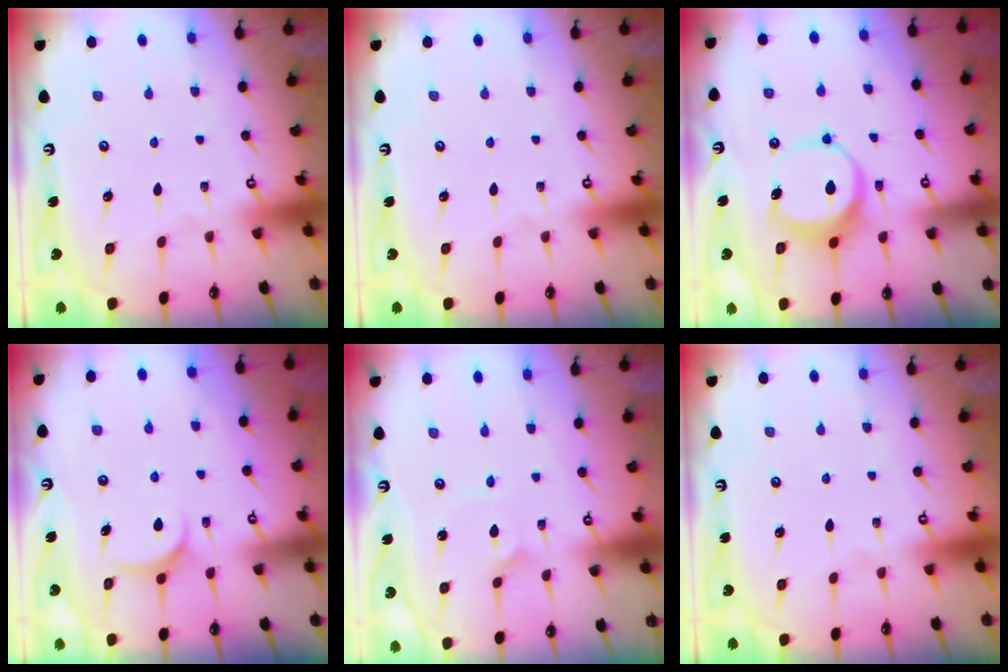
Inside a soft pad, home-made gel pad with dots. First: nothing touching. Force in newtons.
{"total": 0.0}
{"total": 8.0, "press": 8.0, "slide": 0.4}
{"total": 4.9, "press": 4.9, "slide": 0.1}
{"total": 2.3, "press": 2.3, "slide": 0.2}
{"total": 0.0}